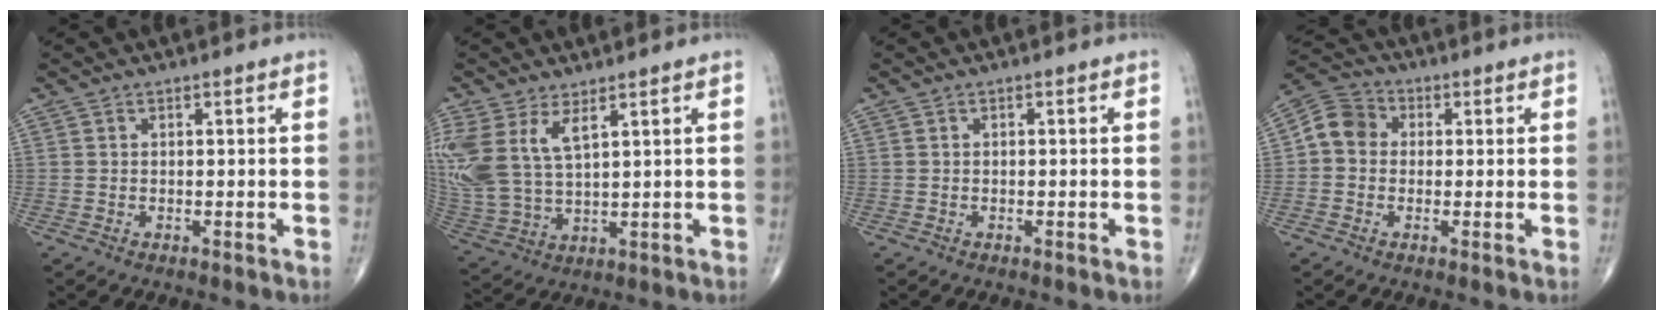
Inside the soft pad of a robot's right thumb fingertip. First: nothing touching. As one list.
[{"total": 13.6, "force": [5.6, 6.6, 10.5], "torque": [-0.250, -0.018, 0.126]}, {"total": 0.0}, {"total": 5.9, "force": [0.0, 5.1, 3.1], "torque": [-0.044, 0.020, -0.013]}]